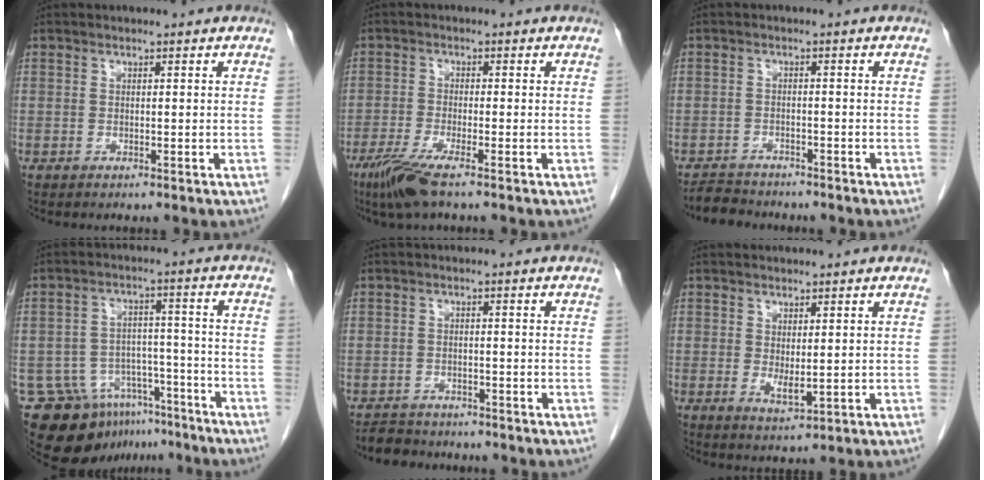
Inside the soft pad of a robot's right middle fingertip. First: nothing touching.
{"total": 5.7, "force": [-3.8, 0.3, 4.3], "torque": [-0.089, -0.017, -0.074]}
{"total": 3.9, "force": [-3.7, 1.2, 0.2], "torque": [-0.009, -0.009, -0.064]}
{"total": 13.8, "force": [-10.0, 8.5, 4.2], "torque": [-0.073, 0.037, -0.144]}
{"total": 4.7, "force": [-4.3, 1.8, 0.4], "torque": [-0.009, -0.006, -0.068]}
{"total": 2.4, "force": [0.2, 0.8, 2.2], "torque": [-0.042, -0.010, 0.014]}